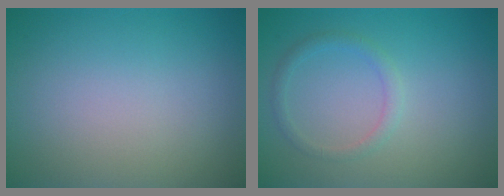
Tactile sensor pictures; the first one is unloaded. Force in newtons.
{"total": 1.4, "press": 1.3, "slide": 0.2}